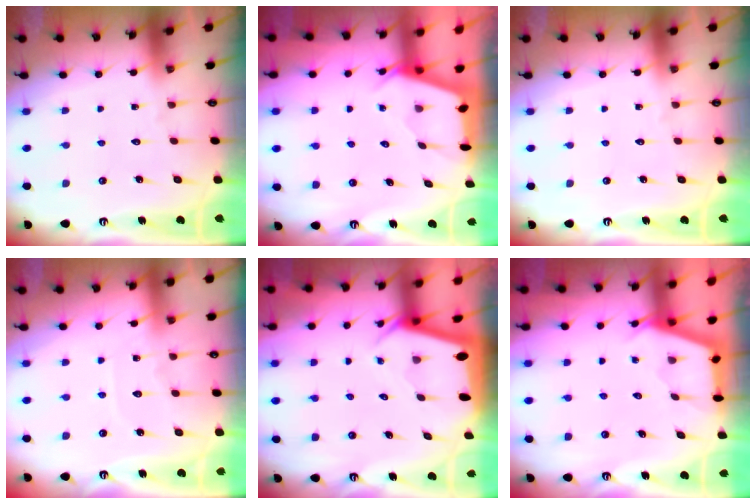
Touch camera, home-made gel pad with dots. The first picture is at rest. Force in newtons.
{"total": 2.4, "press": 2.4, "slide": 0.4}
{"total": 0.0}
{"total": 5.3, "press": 5.2, "slide": 0.6}
{"total": 3.1, "press": 3.1, "slide": 0.1}
{"total": 2.9, "press": 2.8, "slide": 0.3}